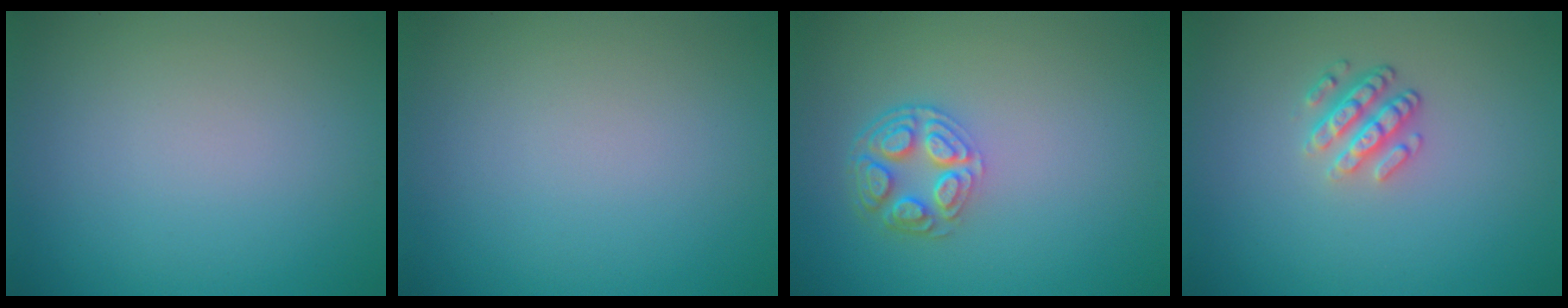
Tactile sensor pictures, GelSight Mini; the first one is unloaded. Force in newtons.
{"total": 0.0}
{"total": 4.2, "press": 3.2, "slide": 2.7}
{"total": 2.8, "press": 2.3, "slide": 1.5}